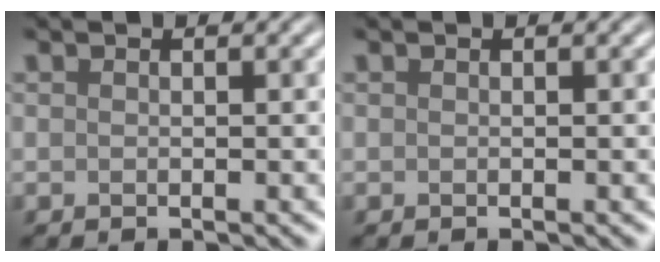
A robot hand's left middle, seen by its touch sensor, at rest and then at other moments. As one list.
[{"total": 0.0}]